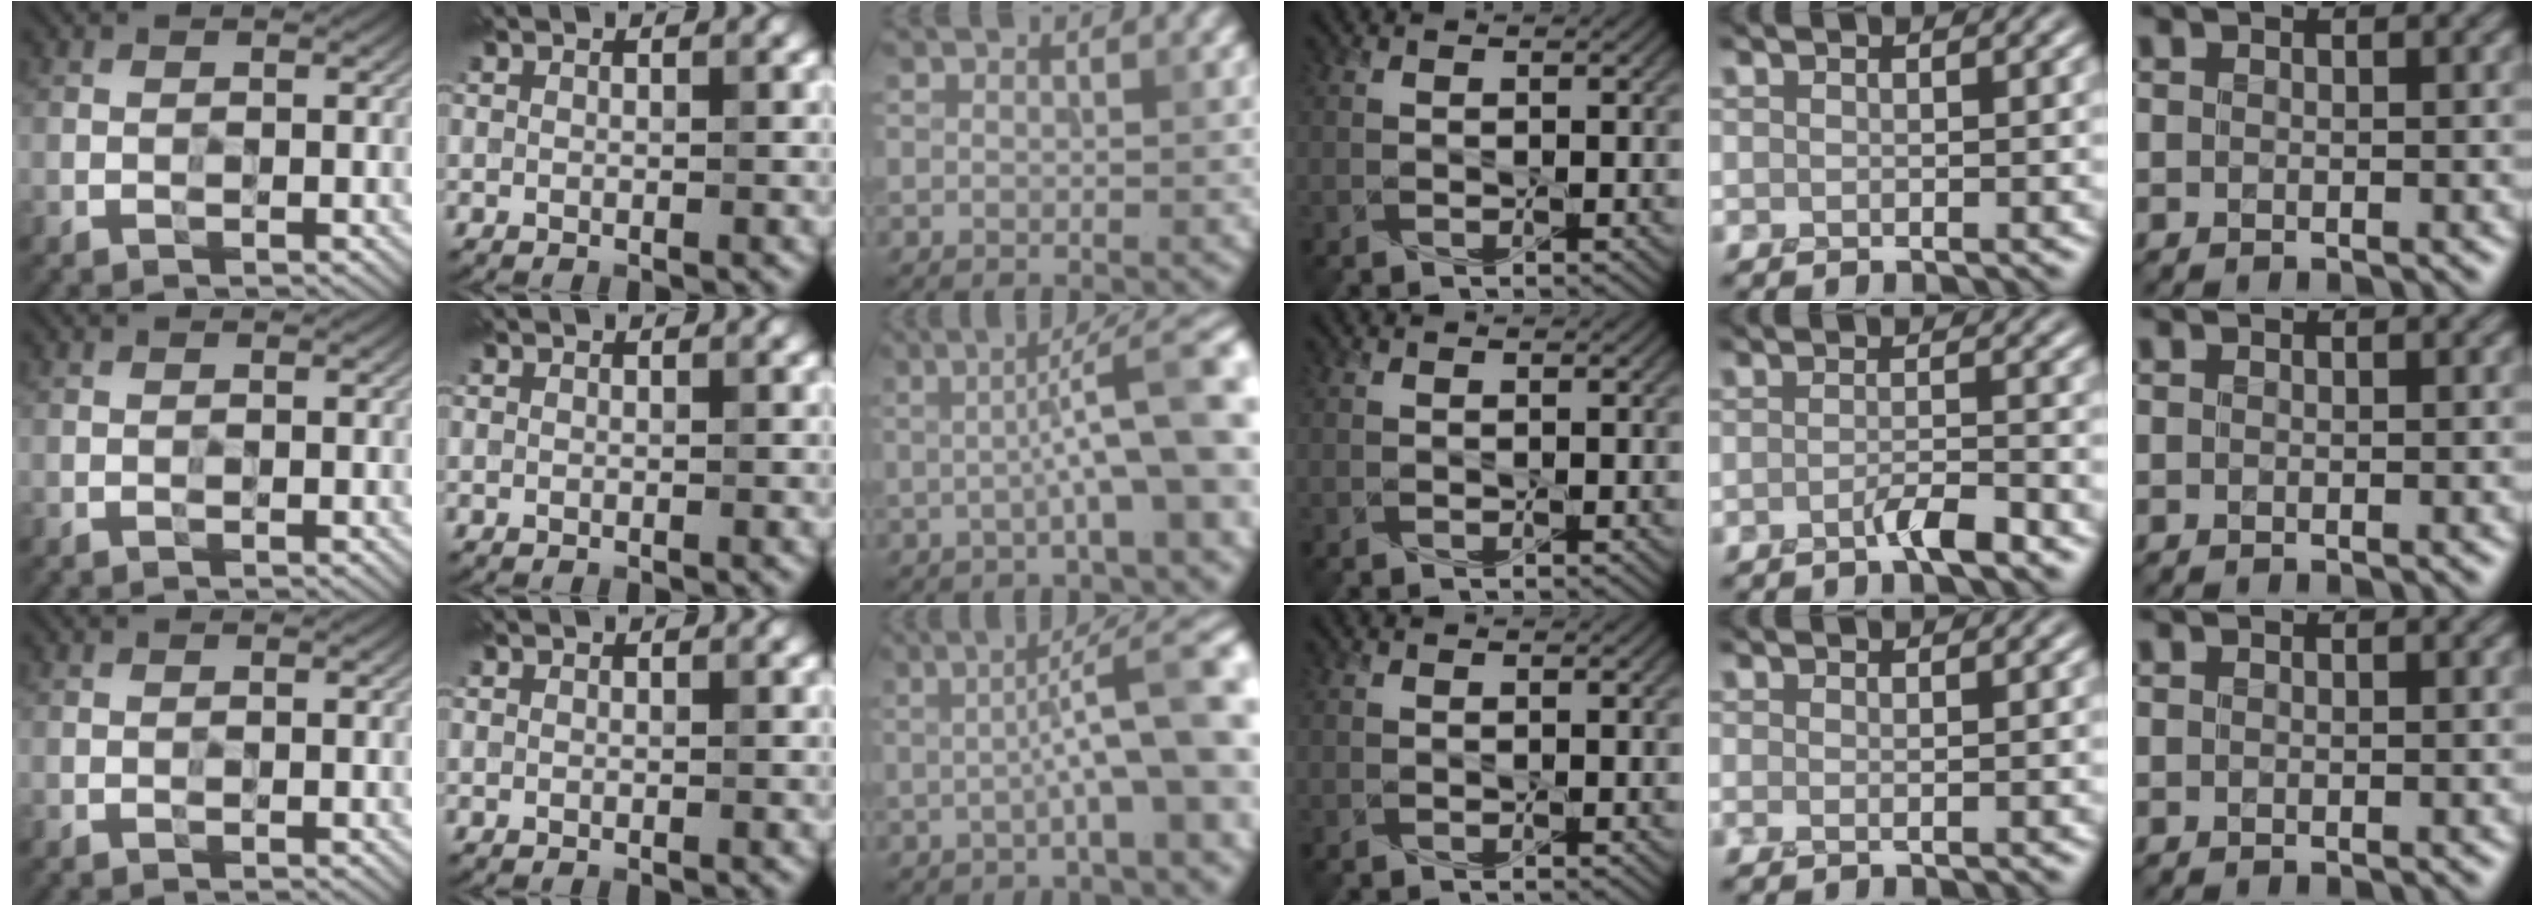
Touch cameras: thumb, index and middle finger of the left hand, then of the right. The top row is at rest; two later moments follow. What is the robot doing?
{"motion": "screw", "object": "spray bottle"}